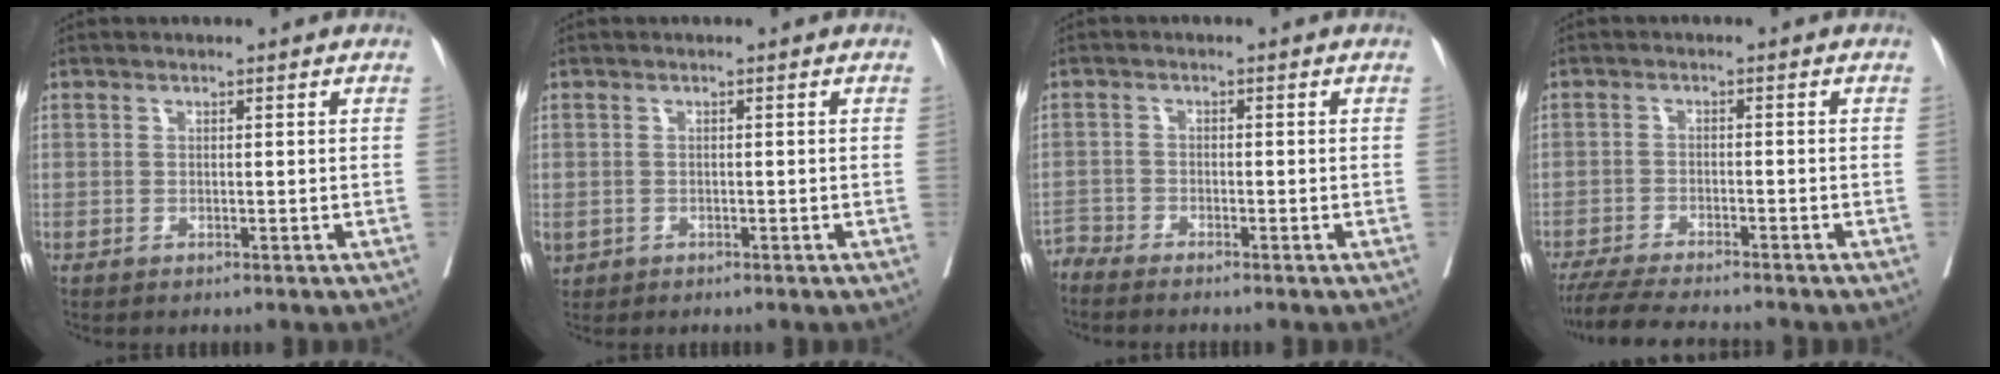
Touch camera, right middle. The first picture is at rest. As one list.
[{"total": 1.8, "force": [-0.7, 1.5, 0.6], "torque": [-0.017, 0.000, -0.004]}, {"total": 2.8, "force": [-2.7, -0.3, 0.1], "torque": [0.006, -0.007, -0.049]}, {"total": 9.9, "force": [-8.8, 0.8, 4.4], "torque": [-0.066, -0.019, -0.138]}]